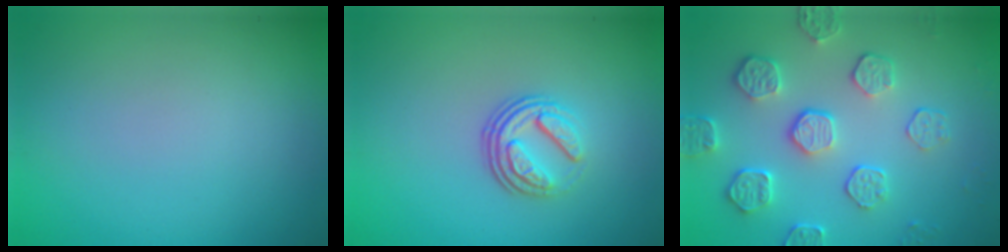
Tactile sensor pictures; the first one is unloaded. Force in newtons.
{"total": 3.8, "press": 2.5, "slide": 2.8}
{"total": 4.6, "press": 3.9, "slide": 2.5}